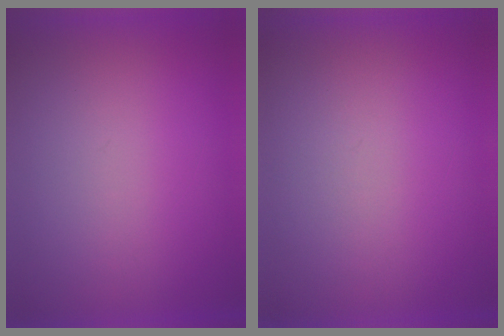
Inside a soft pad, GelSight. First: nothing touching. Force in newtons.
{"total": 1.0}